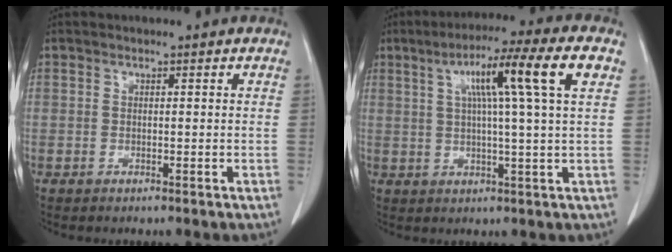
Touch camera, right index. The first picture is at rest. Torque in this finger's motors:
{"motor_torque": [0.86, 0.73, 0.43, 0.09]}